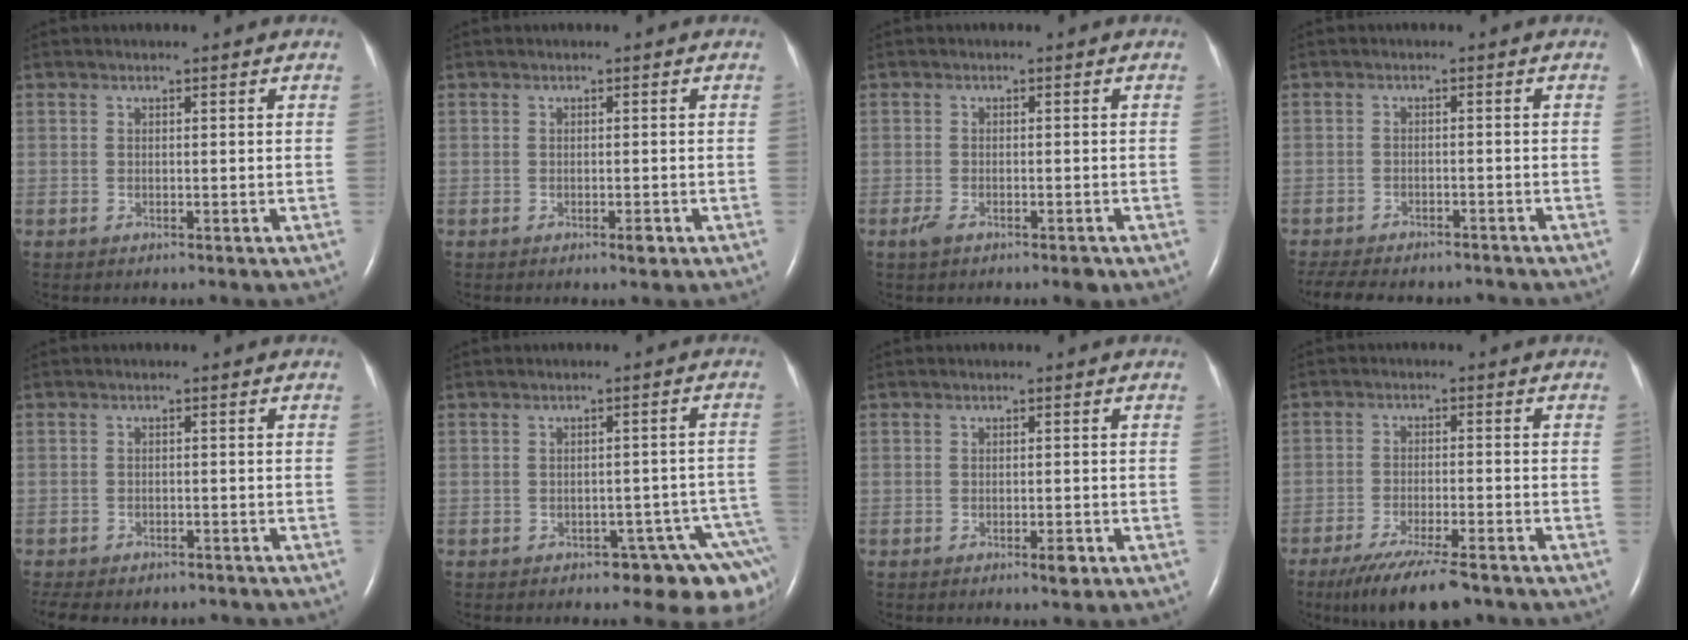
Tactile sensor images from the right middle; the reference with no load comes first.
{"total": 1.0, "force": [-0.5, 0.2, 0.8], "torque": [-0.015, -0.002, -0.006]}
{"total": 3.3, "force": [-2.1, 1.1, 2.3], "torque": [-0.046, -0.004, -0.031]}
{"total": 12.8, "force": [-11.2, 4.0, 4.8], "torque": [-0.103, -0.005, -0.147]}
{"total": 9.1, "force": [-7.7, 3.7, 3.3], "torque": [-0.064, 0.001, -0.098]}
{"total": 9.5, "force": [-7.0, 3.5, 5.4], "torque": [-0.014, 0.018, -0.079]}
{"total": 1.6, "force": [-0.9, 0.4, 1.3], "torque": [-0.022, -0.002, -0.010]}
{"total": 10.8, "force": [-8.3, 1.7, 6.7], "torque": [-0.113, -0.025, -0.133]}